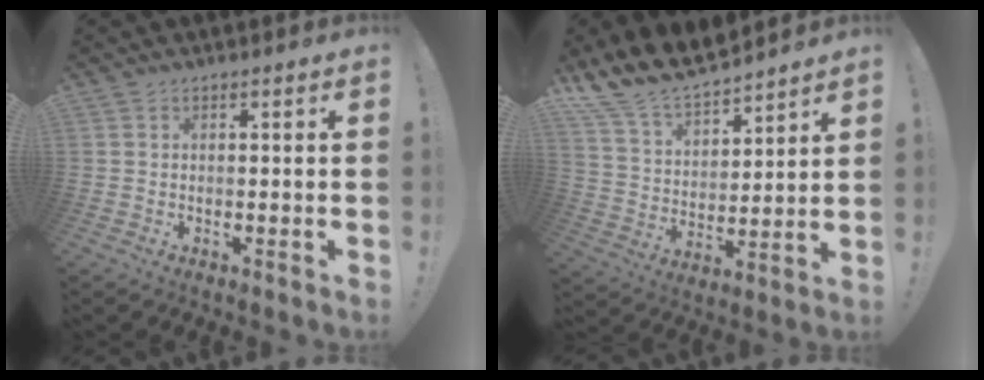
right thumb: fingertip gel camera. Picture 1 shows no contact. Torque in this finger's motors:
{"motor_torque": [0.26, 0.94, 0.27, 0.20, 0.03]}